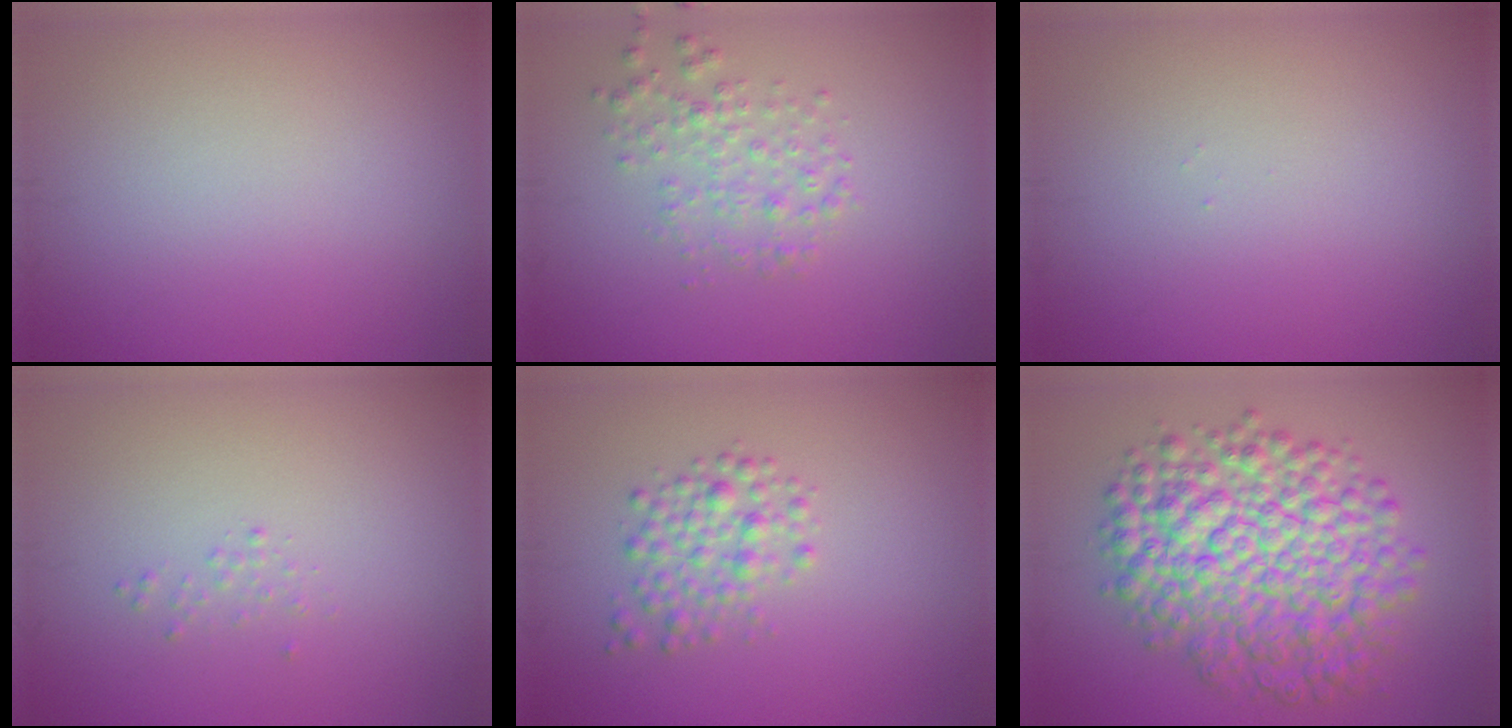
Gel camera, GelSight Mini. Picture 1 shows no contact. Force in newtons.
{"total": 2.3, "press": 2.3, "slide": 0.0}
{"total": 0.0}
{"total": 0.5, "press": 0.5, "slide": 0.0}
{"total": 2.5, "press": 2.5, "slide": 0.1}
{"total": 9.9, "press": 9.9, "slide": 0.2}